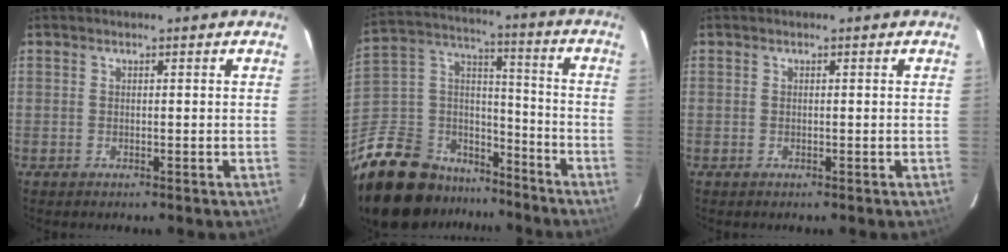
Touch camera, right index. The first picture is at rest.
{"total": 22.0, "force": [-16.7, 12.0, 7.8], "torque": [-0.196, 0.052, -0.263]}
{"total": 0.0}